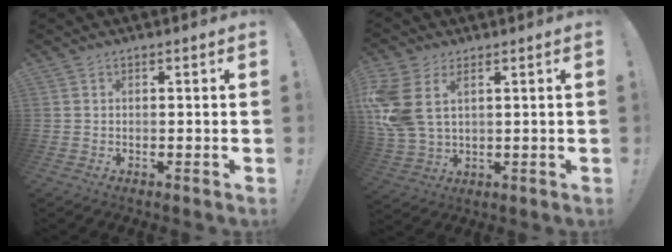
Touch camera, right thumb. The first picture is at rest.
{"total": 11.6, "force": [4.4, 7.1, 8.0], "torque": [-0.179, -0.016, 0.087]}